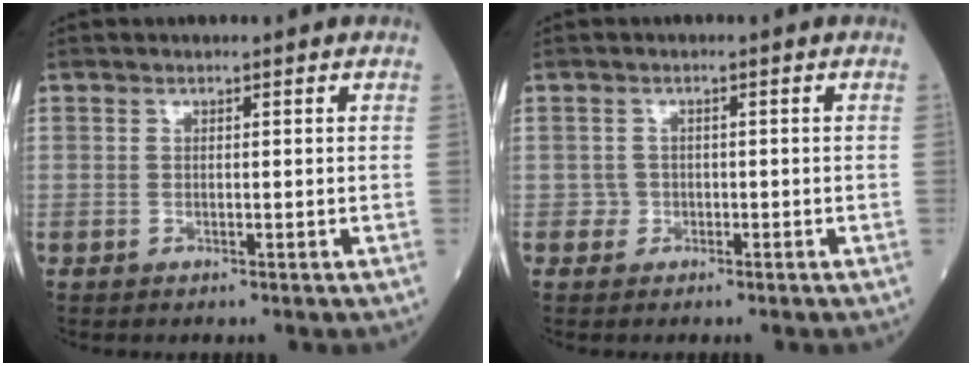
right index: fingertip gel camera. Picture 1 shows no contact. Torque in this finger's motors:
{"motor_torque": [-0.06, -0.07, 0.06, -0.02]}